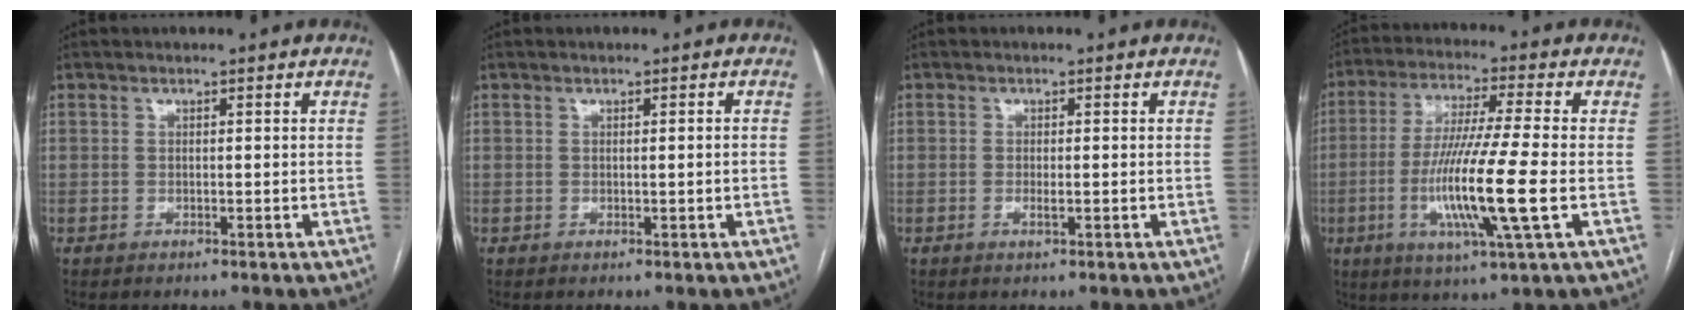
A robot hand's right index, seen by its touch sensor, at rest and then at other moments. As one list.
[{"total": 0.9, "force": [-0.2, -0.1, 0.9], "torque": [-0.015, -0.001, 0.002]}, {"total": 1.2, "force": [-0.3, 0.3, 1.2], "torque": [-0.024, -0.002, -0.007]}, {"total": 14.1, "force": [-3.1, -0.4, 13.7], "torque": [-0.274, -0.020, -0.065]}]